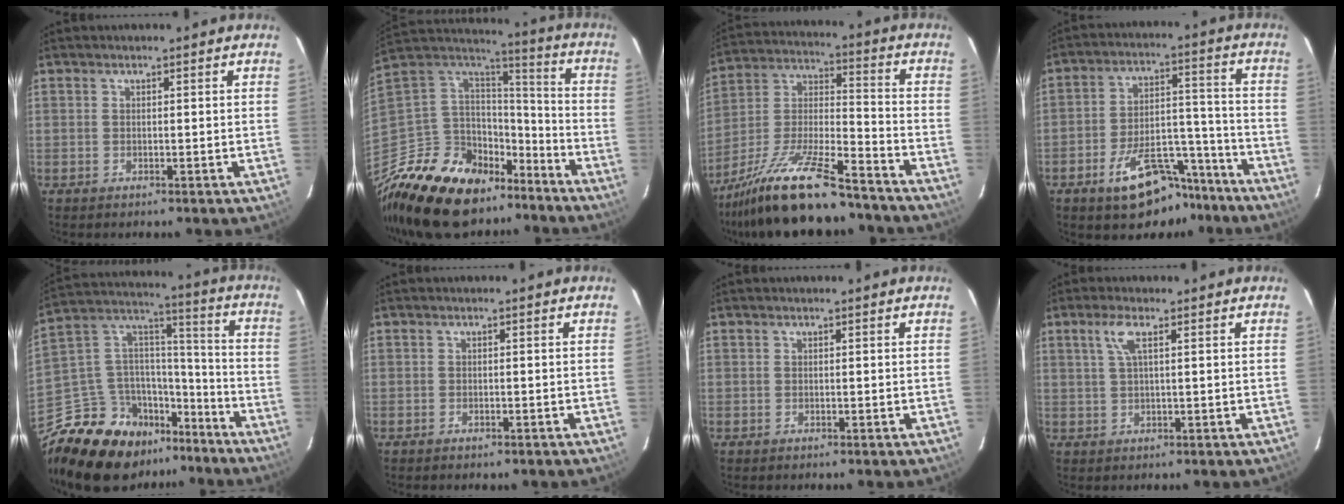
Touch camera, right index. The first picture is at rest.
{"total": 23.5, "force": [-16.9, 13.0, 9.9], "torque": [-0.238, 0.031, -0.273]}
{"total": 21.7, "force": [-16.9, 4.6, 12.9], "torque": [-0.254, -0.020, -0.283]}
{"total": 14.9, "force": [-10.6, 6.7, 8.0], "torque": [-0.138, 0.030, -0.147]}
{"total": 21.4, "force": [-16.3, 11.0, 8.4], "torque": [-0.195, 0.054, -0.251]}
{"total": 1.3, "force": [-0.9, 0.8, 0.4], "torque": [-0.010, 0.000, -0.012]}
{"total": 0.0}
{"total": 3.4, "force": [1.4, 0.4, 3.1], "torque": [-0.065, 0.006, 0.029]}